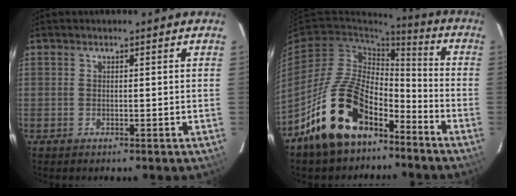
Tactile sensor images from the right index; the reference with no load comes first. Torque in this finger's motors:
{"motor_torque": [0.96, -0.70, 1.05, 0.21]}